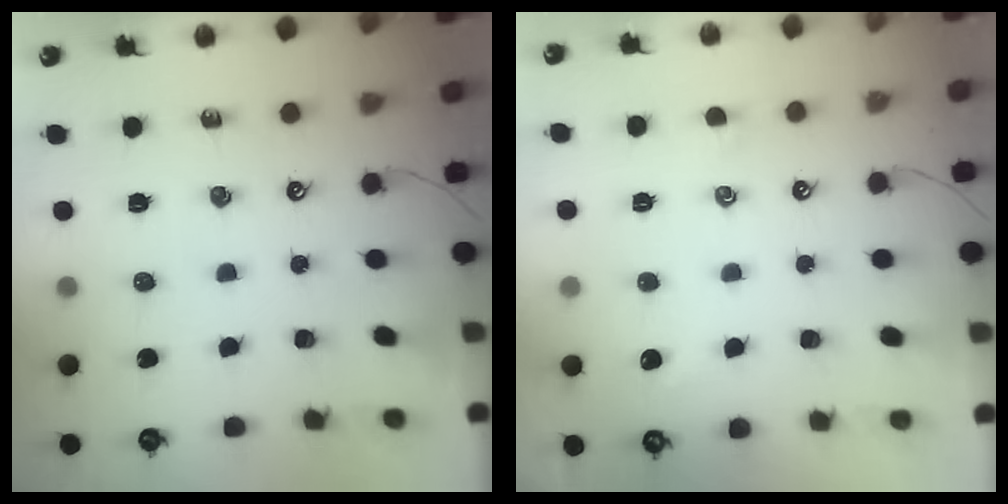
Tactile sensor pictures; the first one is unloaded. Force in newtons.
{"total": 1.8, "press": 1.7, "slide": 0.4}